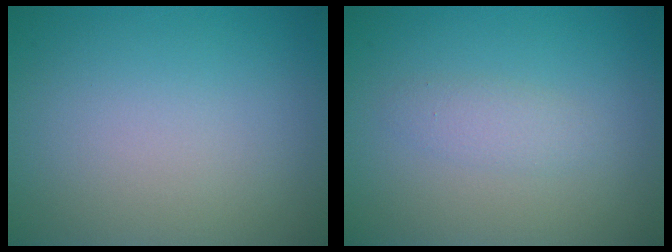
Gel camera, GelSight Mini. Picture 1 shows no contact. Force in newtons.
{"total": 1.4, "press": 1.4, "slide": 0.0}